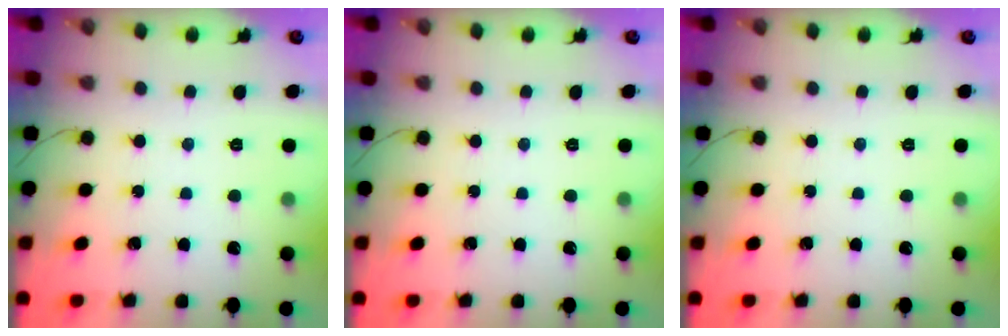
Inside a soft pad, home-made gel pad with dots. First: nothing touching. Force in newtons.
{"total": 0.0}
{"total": 0.0}